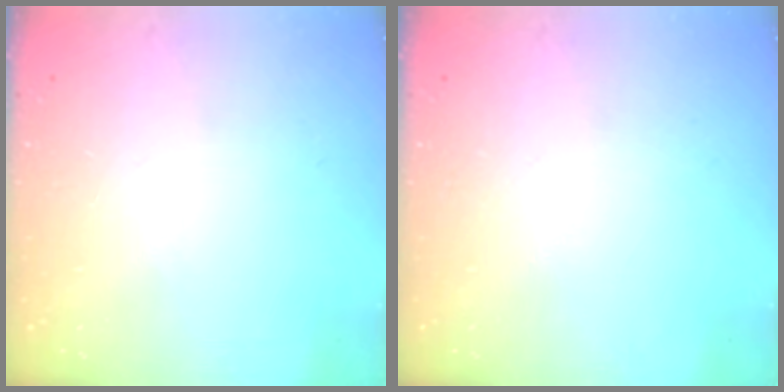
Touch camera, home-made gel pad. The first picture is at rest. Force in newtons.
{"total": 0.0}